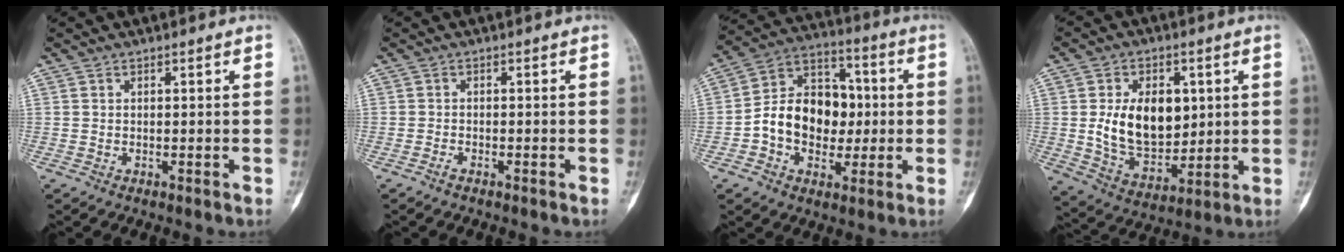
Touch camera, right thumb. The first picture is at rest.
{"total": 0.9, "force": [-0.8, 0.2, 0.5], "torque": [-0.012, 0.001, -0.017]}
{"total": 15.6, "force": [-1.0, 11.6, 10.3], "torque": [-0.126, 0.037, -0.020]}
{"total": 14.7, "force": [2.1, 9.7, 10.9], "torque": [-0.139, -0.018, 0.050]}